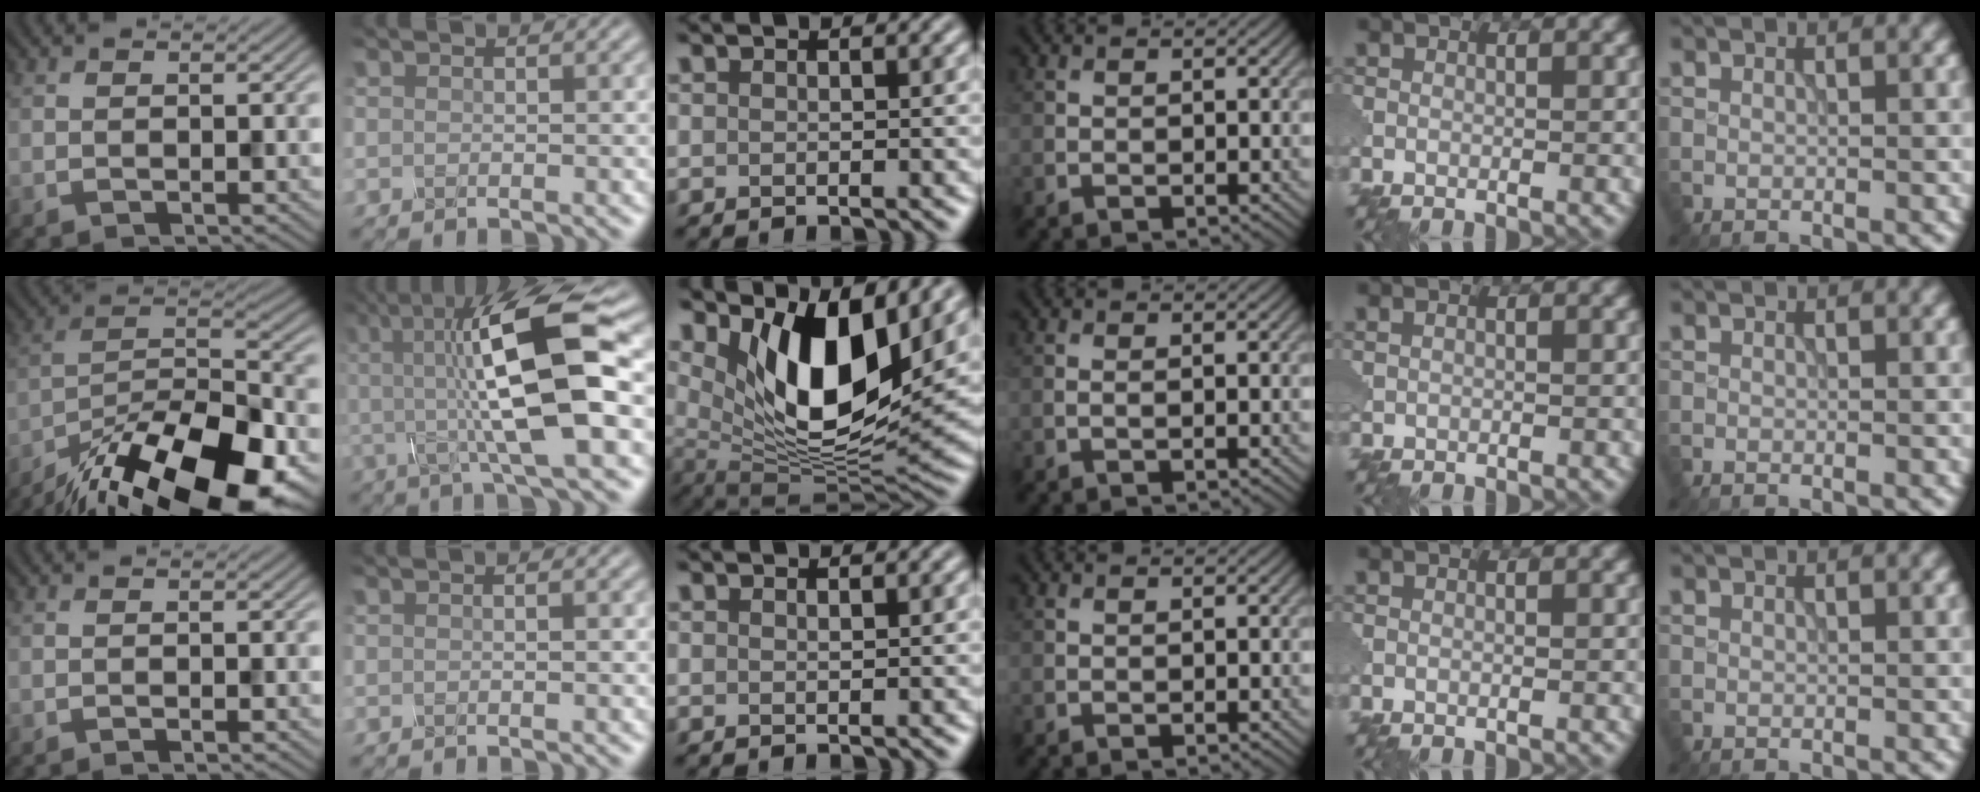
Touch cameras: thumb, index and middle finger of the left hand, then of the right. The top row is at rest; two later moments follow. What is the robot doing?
{"motion": "disassemble", "object": "glue stick"}